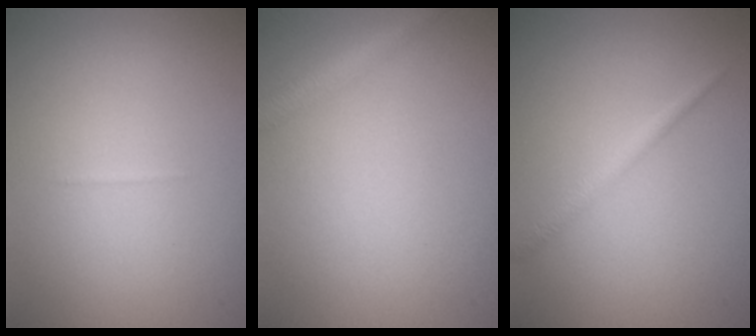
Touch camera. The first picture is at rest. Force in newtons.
{"total": 2.2, "press": 2.2, "slide": 0.1}
{"total": 1.3, "press": 1.3, "slide": 0.0}